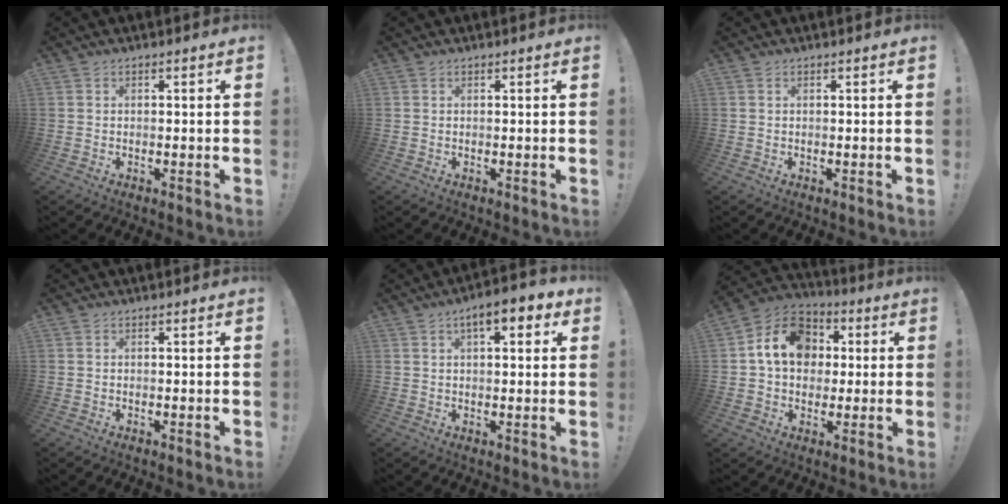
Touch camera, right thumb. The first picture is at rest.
{"total": 0.0}
{"total": 0.0}
{"total": 0.0}
{"total": 7.4, "force": [3.2, 2.8, 6.1], "torque": [-0.081, -0.008, 0.050]}
{"total": 15.2, "force": [3.5, 12.1, 8.5], "torque": [-0.125, 0.011, 0.073]}